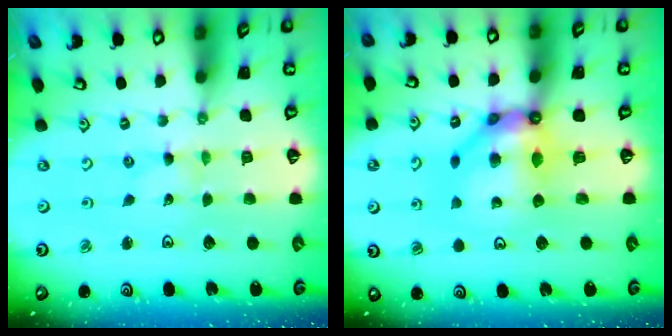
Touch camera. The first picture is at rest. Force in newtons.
{"total": 12.3, "press": 12.3, "slide": 1.2}